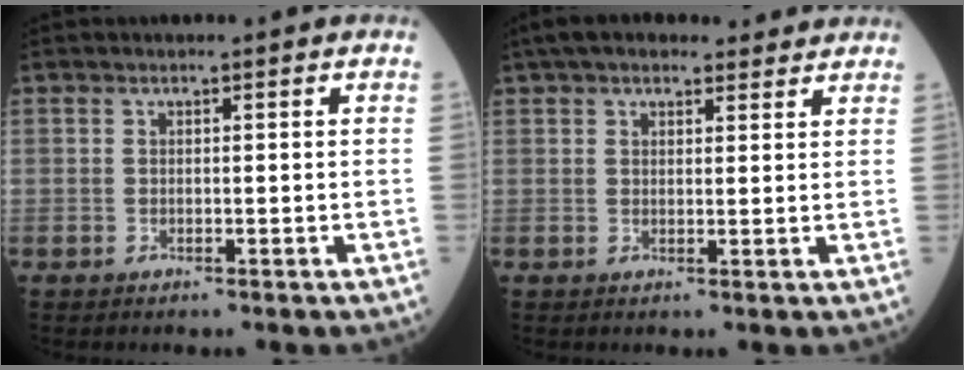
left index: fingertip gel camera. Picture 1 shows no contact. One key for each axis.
{"total": 9.4, "fx": 7.7, "fy": 3.3, "fz": 4.1, "tx": -0.059, "ty": 0.040, "tz": 0.115}